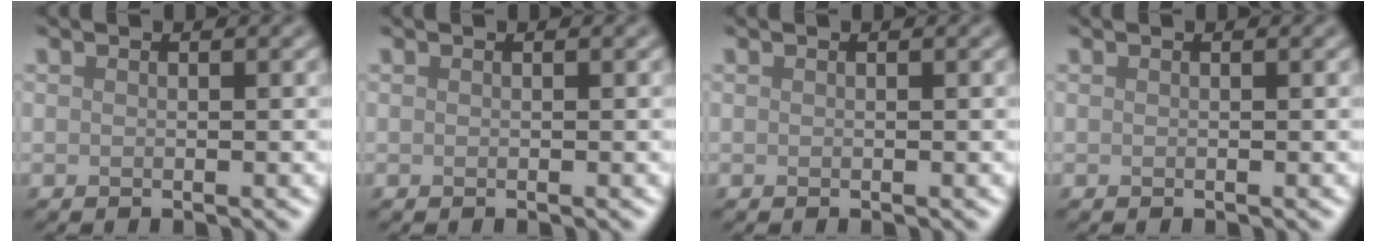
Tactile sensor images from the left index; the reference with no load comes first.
{"total": 0.0}
{"total": 0.0}
{"total": 0.0}